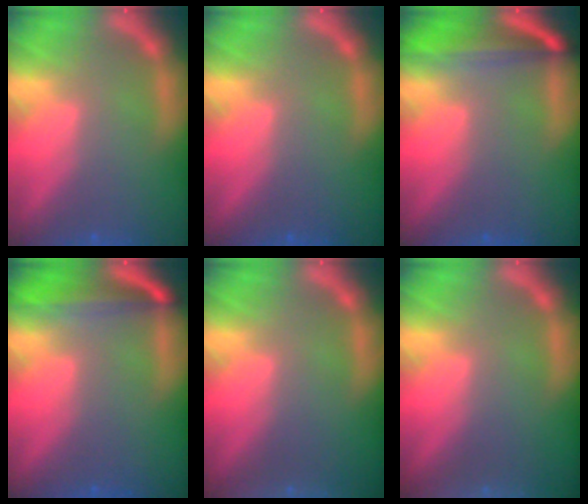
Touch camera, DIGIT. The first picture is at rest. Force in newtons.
{"total": 0.0}
{"total": 6.5}
{"total": 5.5}
{"total": 5.0}
{"total": 6.9}